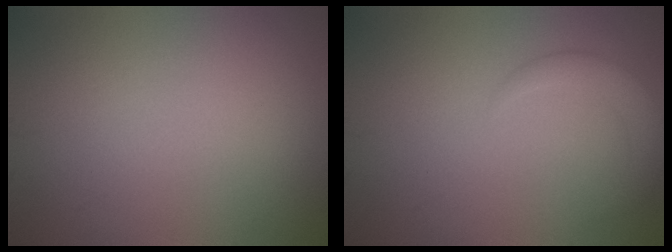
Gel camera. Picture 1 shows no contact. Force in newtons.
{"total": 2.2, "press": 2.2, "slide": 0.1}